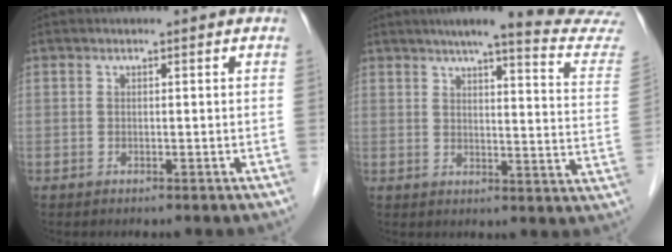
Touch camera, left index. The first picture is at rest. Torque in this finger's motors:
{"motor_torque": [0.75, -1.04, 0.24, 0.07]}